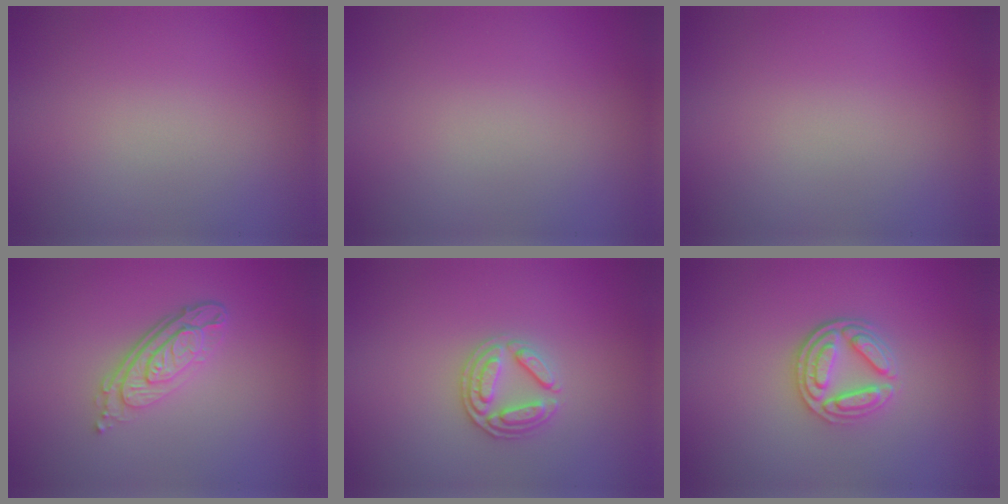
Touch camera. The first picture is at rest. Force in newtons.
{"total": 0.0}
{"total": 0.0}
{"total": 4.3, "press": 3.0, "slide": 3.1}
{"total": 2.6, "press": 2.5, "slide": 0.6}
{"total": 3.6, "press": 3.2, "slide": 1.8}